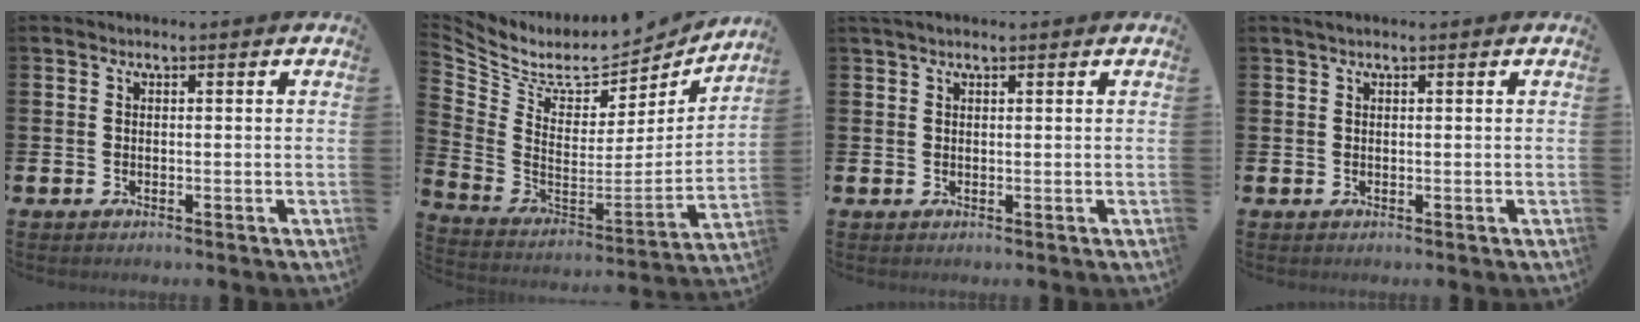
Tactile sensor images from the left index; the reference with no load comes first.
{"total": 7.6, "force": [6.6, 3.3, 2.0], "torque": [-0.083, -0.055, 0.114]}
{"total": 1.4, "force": [1.2, 0.4, 0.8], "torque": [-0.012, 0.003, 0.019]}
{"total": 0.8, "force": [0.5, 0.1, 0.6], "torque": [-0.015, 0.004, 0.009]}